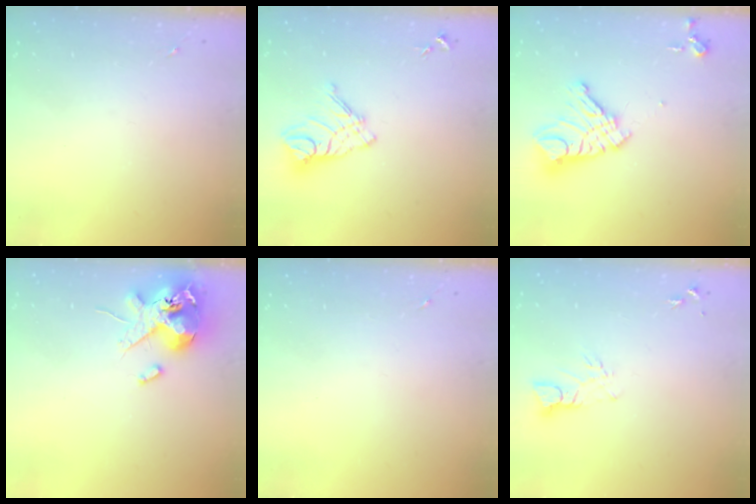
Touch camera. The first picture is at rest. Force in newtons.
{"total": 12.6, "press": 12.5, "slide": 1.3}
{"total": 15.7, "press": 15.6, "slide": 1.8}
{"total": 14.1, "press": 13.9, "slide": 2.5}
{"total": 0.0}
{"total": 4.0, "press": 4.0, "slide": 0.4}